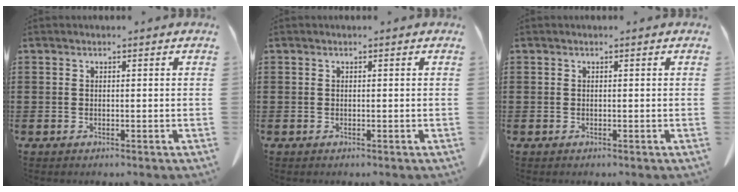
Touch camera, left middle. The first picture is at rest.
{"total": 0.0}
{"total": 0.0}